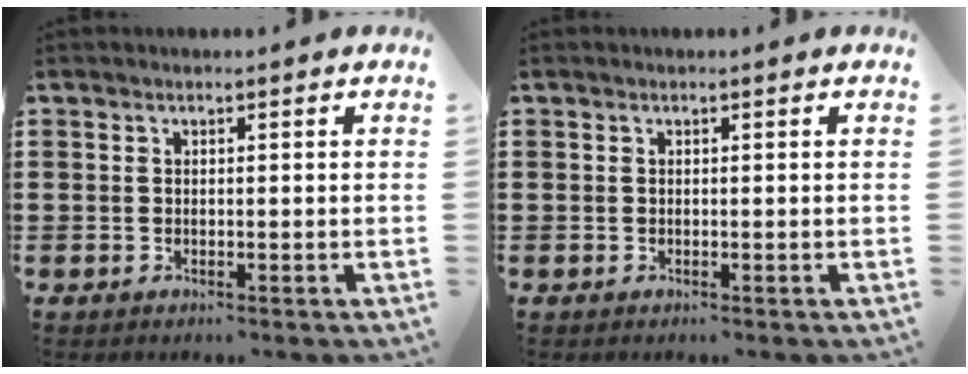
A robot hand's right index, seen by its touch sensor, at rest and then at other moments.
{"total": 0.0}